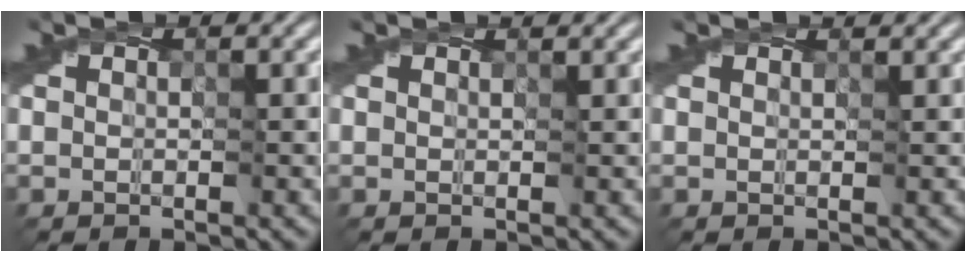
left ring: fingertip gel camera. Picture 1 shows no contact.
{"total": 0.9, "force": [0.8, 0.2, 0.5], "torque": [-0.004, 0.003, 0.005]}
{"total": 1.2, "force": [0.9, 0.3, 0.7], "torque": [-0.006, 0.005, 0.005]}